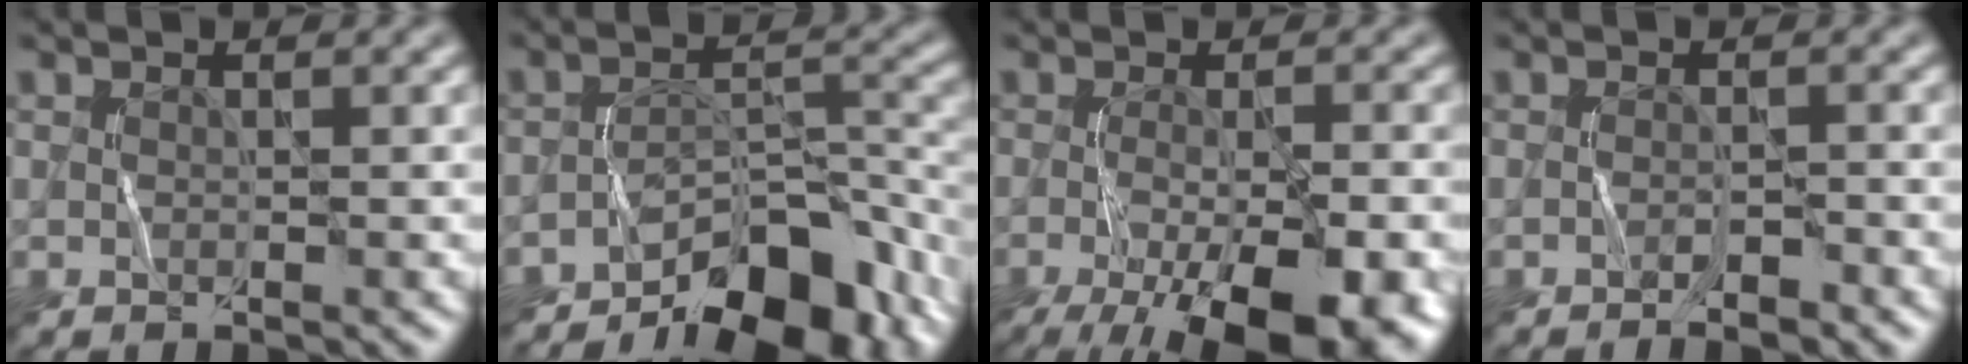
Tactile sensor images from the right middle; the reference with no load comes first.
{"total": 10.0, "force": [-7.3, 3.8, 5.7], "torque": [-0.070, 0.001, -0.119]}
{"total": 13.1, "force": [-6.2, 4.5, 10.6], "torque": [-0.161, -0.035, -0.083]}
{"total": 1.3, "force": [-1.2, 0.1, 0.6], "torque": [-0.009, 0.004, -0.020]}